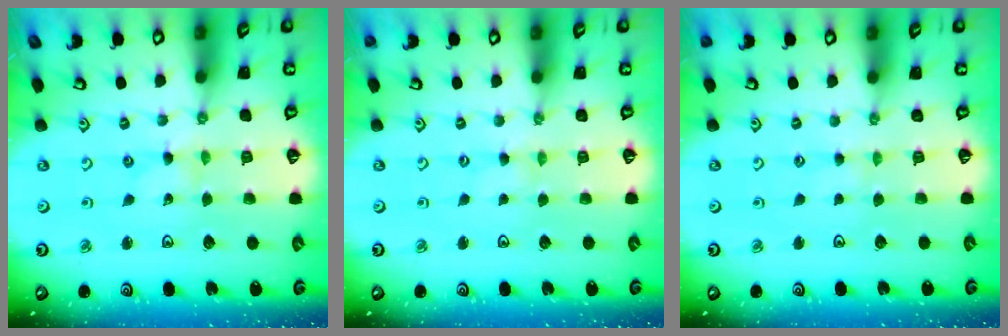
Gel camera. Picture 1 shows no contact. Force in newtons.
{"total": 0.0}
{"total": 0.0}